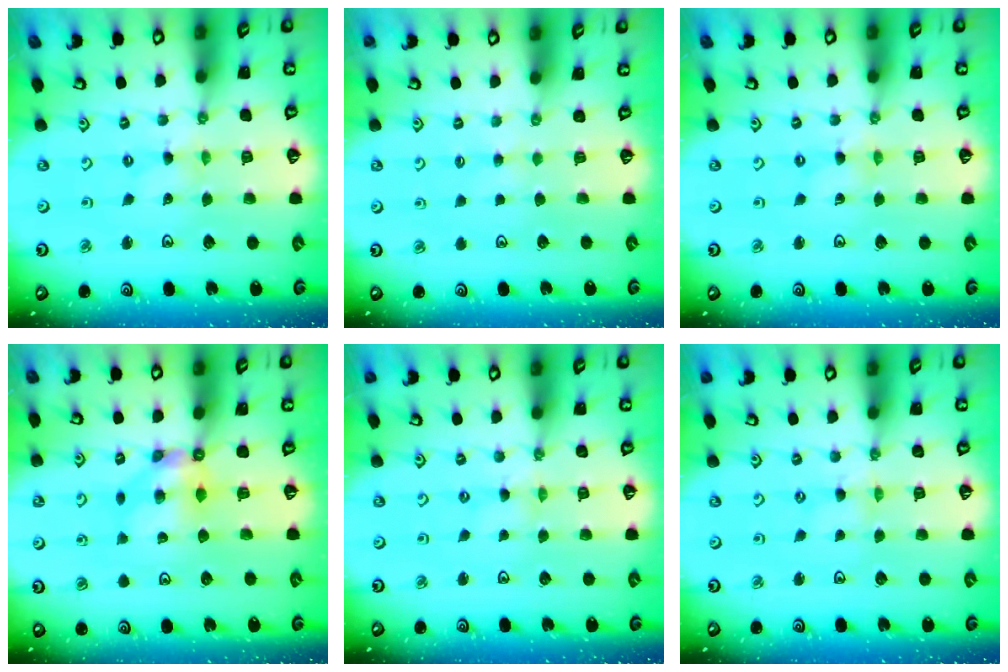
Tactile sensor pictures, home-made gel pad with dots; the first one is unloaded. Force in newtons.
{"total": 2.4, "press": 2.4, "slide": 0.4}
{"total": 0.7, "press": 0.7, "slide": 0.1}
{"total": 6.6, "press": 6.6, "slide": 0.3}
{"total": 0.0}
{"total": 0.0}